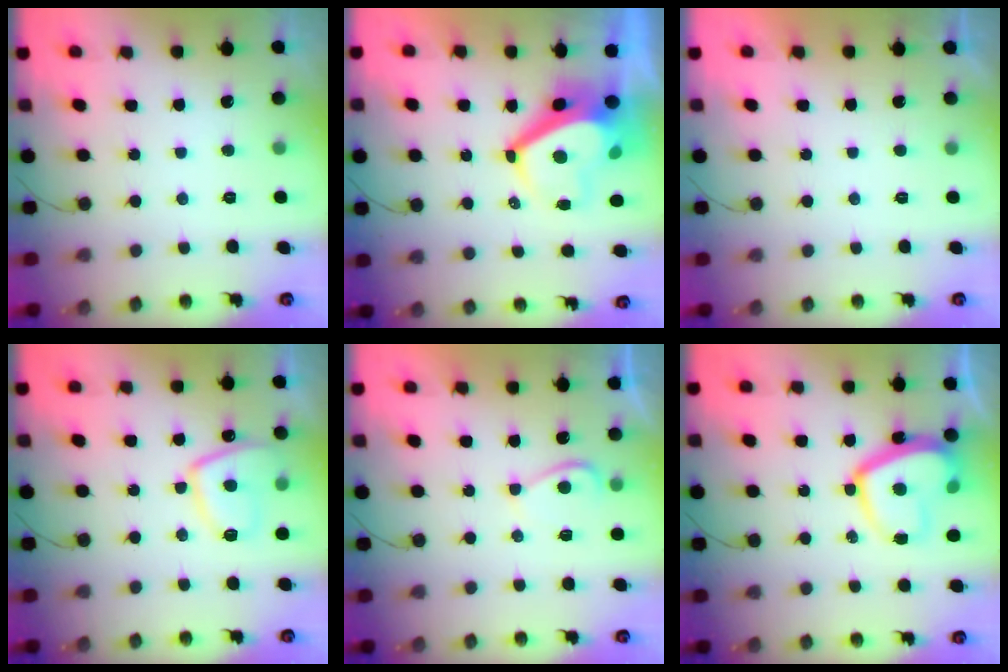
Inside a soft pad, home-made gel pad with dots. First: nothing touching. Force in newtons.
{"total": 9.0, "press": 8.9, "slide": 0.8}
{"total": 2.0, "press": 2.0, "slide": 0.6}
{"total": 10.6, "press": 10.5, "slide": 1.2}
{"total": 4.7, "press": 4.7, "slide": 0.6}
{"total": 14.1, "press": 14.1, "slide": 1.3}